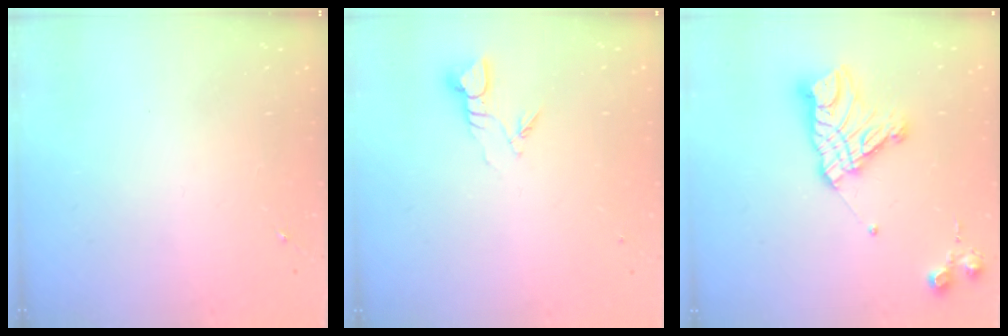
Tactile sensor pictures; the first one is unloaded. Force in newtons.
{"total": 3.8, "press": 3.8, "slide": 0.3}
{"total": 15.8, "press": 15.8, "slide": 1.3}